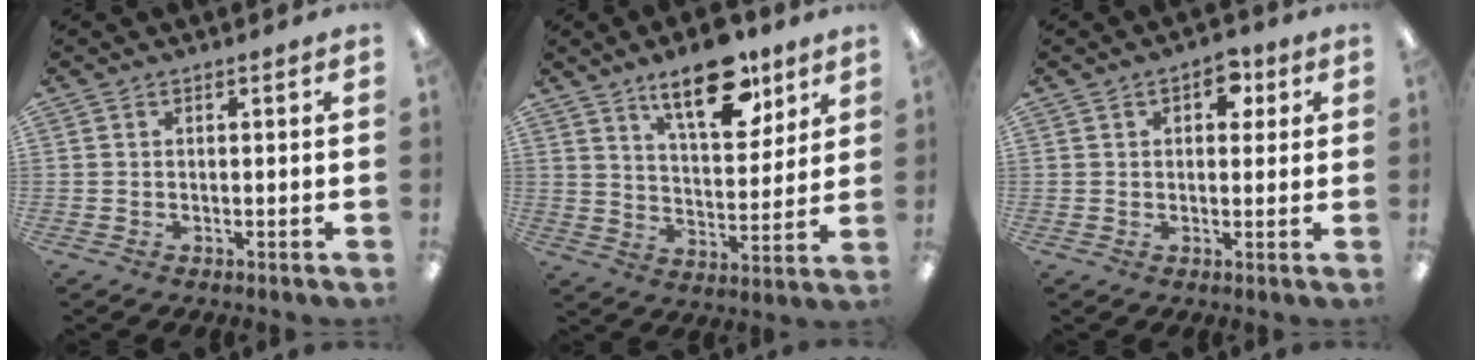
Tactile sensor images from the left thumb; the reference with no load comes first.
{"total": 16.1, "force": [10.6, 6.9, 9.8], "torque": [-0.135, -0.053, 0.178]}
{"total": 5.6, "force": [2.3, 3.3, 3.9], "torque": [-0.041, -0.004, 0.033]}